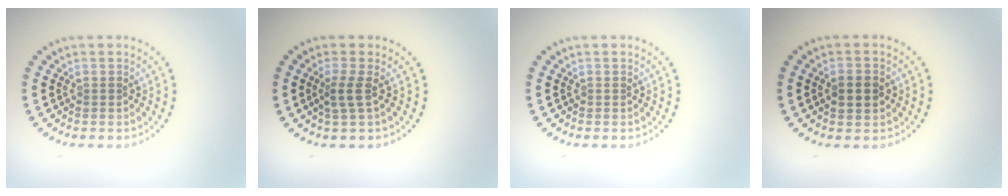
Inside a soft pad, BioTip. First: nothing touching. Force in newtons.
{"total": 1.9, "press": 1.4, "slide": 1.4}
{"total": 0.0}
{"total": 2.9, "press": 2.9, "slide": 0.0}